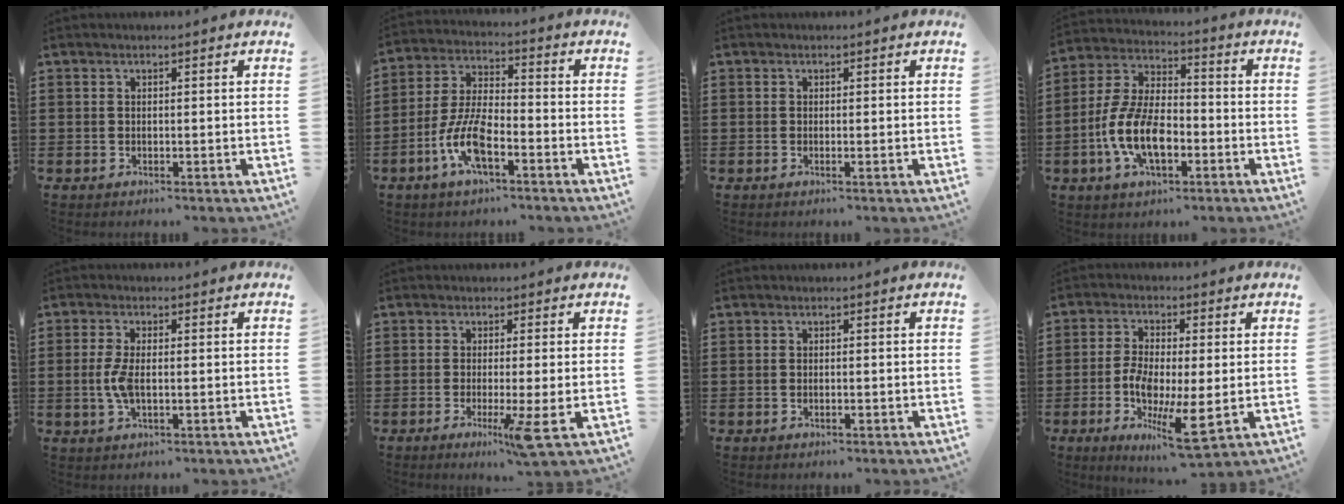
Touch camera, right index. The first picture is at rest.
{"total": 8.7, "force": [-3.9, 3.4, 7.0], "torque": [-0.163, -0.004, -0.076]}
{"total": 0.0}
{"total": 10.0, "force": [-3.6, 5.0, 7.9], "torque": [-0.189, -0.002, -0.073]}
{"total": 4.4, "force": [-0.5, 1.8, 4.0], "torque": [-0.102, -0.008, -0.017]}
{"total": 5.5, "force": [-2.1, -0.6, 5.0], "torque": [-0.095, -0.026, -0.036]}
{"total": 0.6, "force": [-0.4, 0.2, 0.5], "torque": [-0.010, -0.004, -0.006]}
{"total": 9.1, "force": [-1.9, 3.1, 8.3], "torque": [-0.174, -0.011, -0.035]}